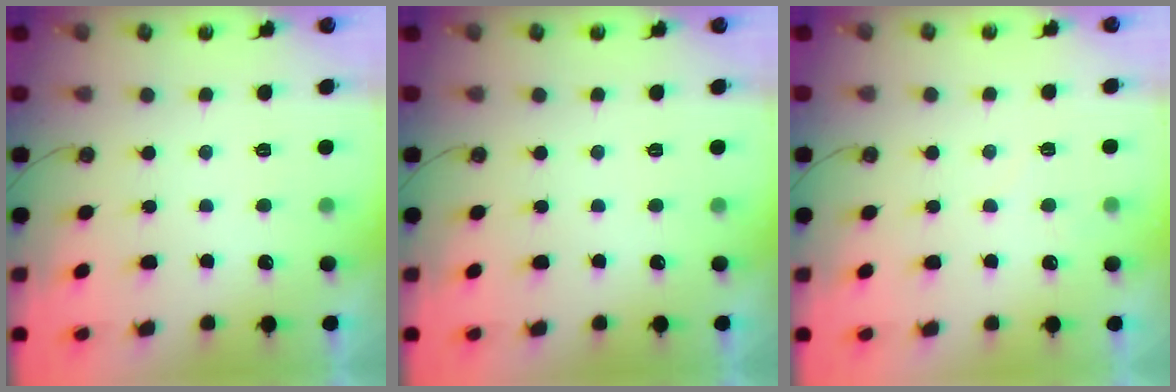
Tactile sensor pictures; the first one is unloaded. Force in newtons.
{"total": 0.0}
{"total": 3.3, "press": 3.3, "slide": 0.4}